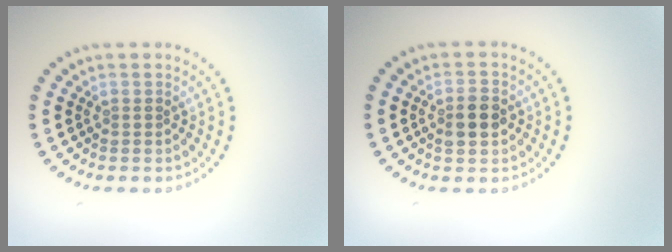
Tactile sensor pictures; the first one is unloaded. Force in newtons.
{"total": 2.8, "press": 2.8, "slide": 0.2}